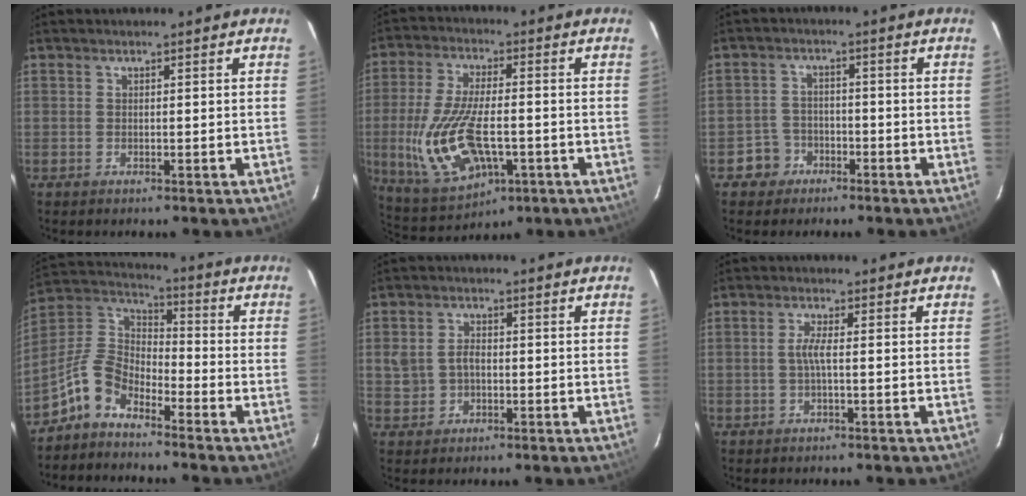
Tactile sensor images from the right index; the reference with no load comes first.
{"total": 16.2, "force": [-3.5, 7.2, 14.0], "torque": [-0.299, -0.017, -0.049]}
{"total": 4.5, "force": [-2.4, 3.8, -0.3], "torque": [0.000, 0.019, -0.043]}
{"total": 8.9, "force": [-6.2, 4.6, 4.5], "torque": [-0.105, 0.029, -0.136]}
{"total": 4.2, "force": [-0.2, 3.3, 2.6], "torque": [-0.053, 0.007, 0.002]}
{"total": 2.1, "force": [-0.4, -0.2, 2.0], "torque": [-0.043, 0.001, -0.009]}